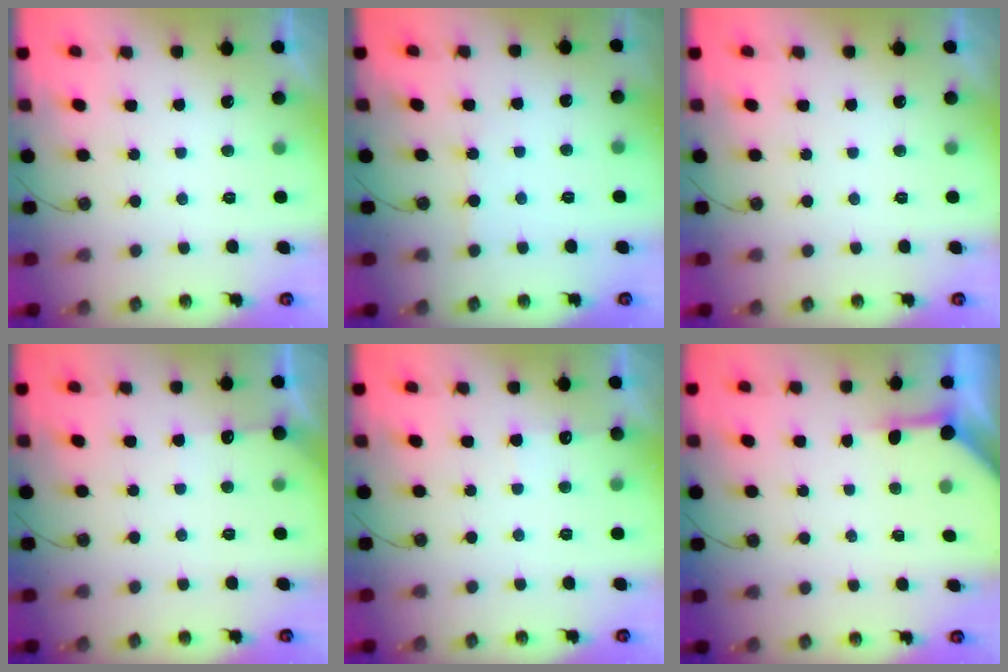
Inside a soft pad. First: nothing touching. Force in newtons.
{"total": 2.5, "press": 2.5, "slide": 0.4}
{"total": 0.0}
{"total": 2.9, "press": 2.8, "slide": 0.4}
{"total": 5.8, "press": 5.7, "slide": 0.7}
{"total": 4.0, "press": 3.9, "slide": 0.5}